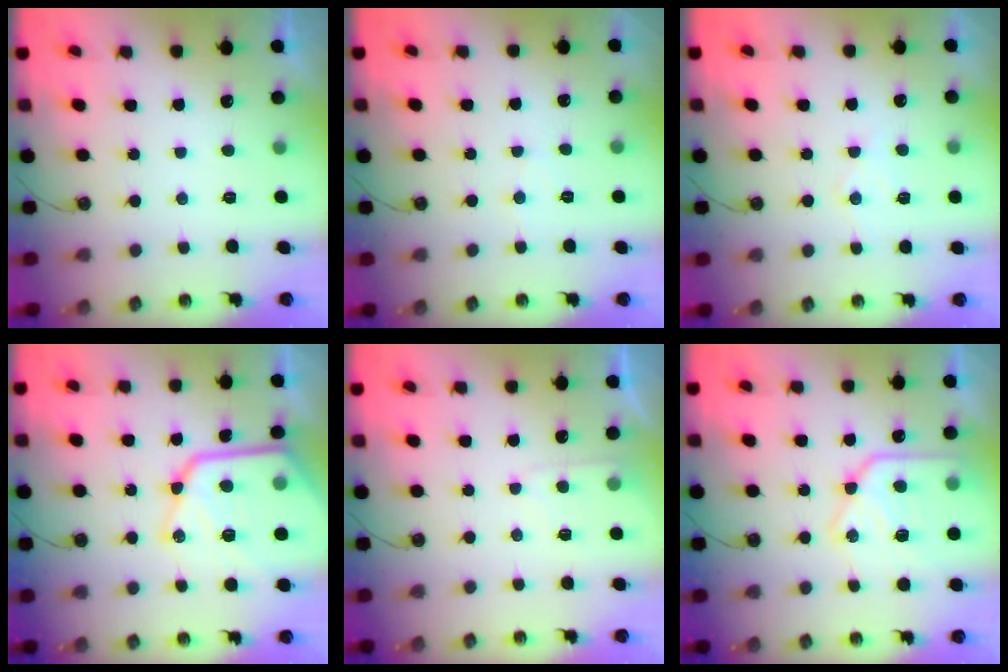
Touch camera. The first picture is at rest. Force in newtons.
{"total": 4.6, "press": 4.6, "slide": 0.5}
{"total": 6.4, "press": 6.4, "slide": 0.4}
{"total": 21.7, "press": 21.6, "slide": 2.1}
{"total": 4.1, "press": 4.1, "slide": 0.5}
{"total": 18.0, "press": 17.9, "slide": 1.9}